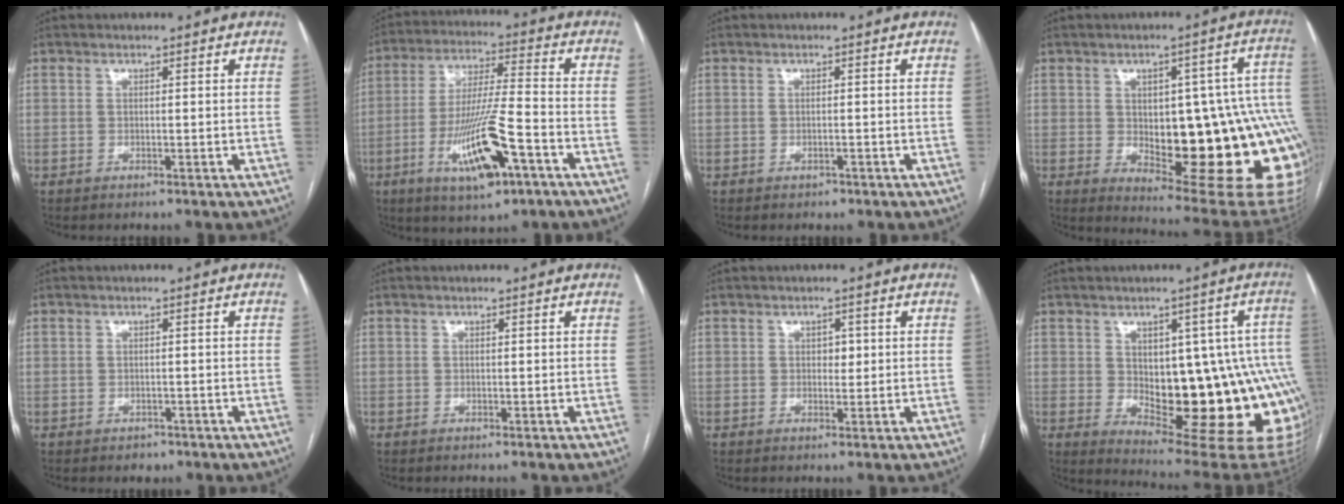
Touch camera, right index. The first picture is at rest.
{"total": 14.3, "force": [-6.2, 2.2, 12.7], "torque": [-0.245, -0.012, -0.104]}
{"total": 0.8, "force": [-0.6, 0.5, 0.3], "torque": [-0.009, 0.000, -0.006]}
{"total": 25.4, "force": [-2.9, 8.4, 23.8], "torque": [-0.215, 0.022, -0.009]}
{"total": 1.6, "force": [-1.0, 1.2, 0.3], "torque": [-0.005, 0.002, -0.012]}
{"total": 0.0}
{"total": 1.6, "force": [0.3, 1.1, 1.1], "torque": [-0.011, 0.002, 0.003]}
{"total": 20.3, "force": [-1.8, 8.6, 18.4], "torque": [-0.153, 0.022, 0.005]}